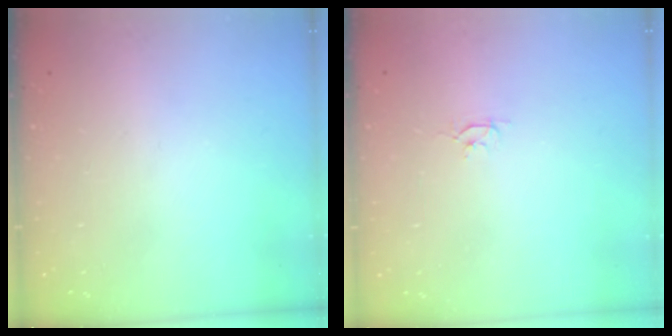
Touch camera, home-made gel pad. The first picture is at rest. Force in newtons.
{"total": 2.6, "press": 2.6, "slide": 0.3}